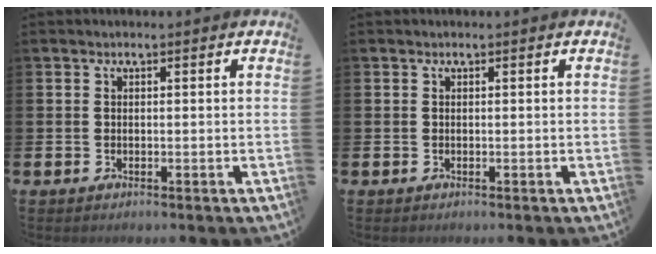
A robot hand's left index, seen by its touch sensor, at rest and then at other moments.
{"total": 0.0}